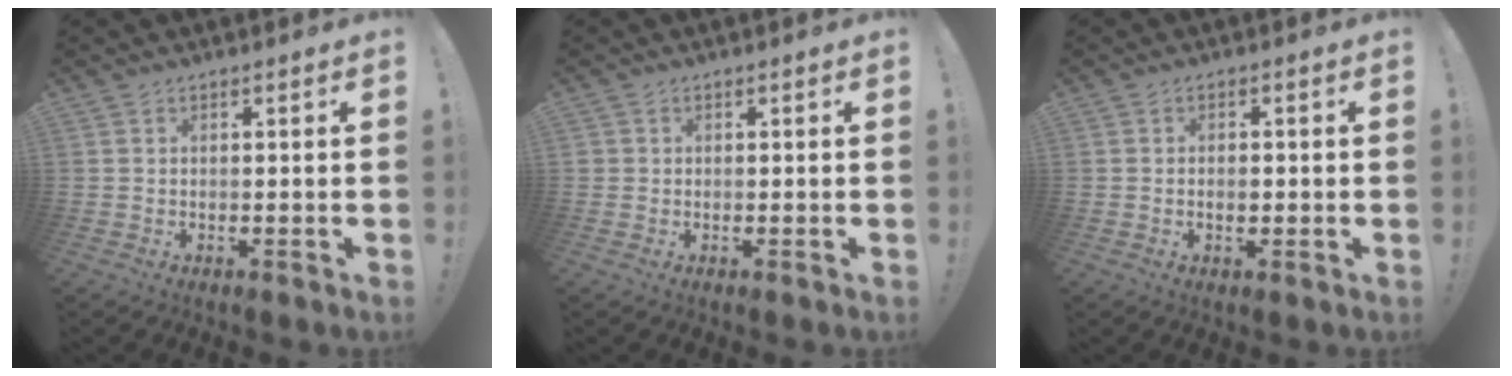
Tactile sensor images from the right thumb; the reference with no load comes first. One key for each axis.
{"total": 1.1, "fx": 0.1, "fy": 1.1, "fz": 0.2, "tx": -0.005, "ty": 0.003, "tz": 0.004}
{"total": 1.8, "fx": -0.4, "fy": 1.2, "fz": 1.3, "tx": -0.008, "ty": 0.000, "tz": -0.010}